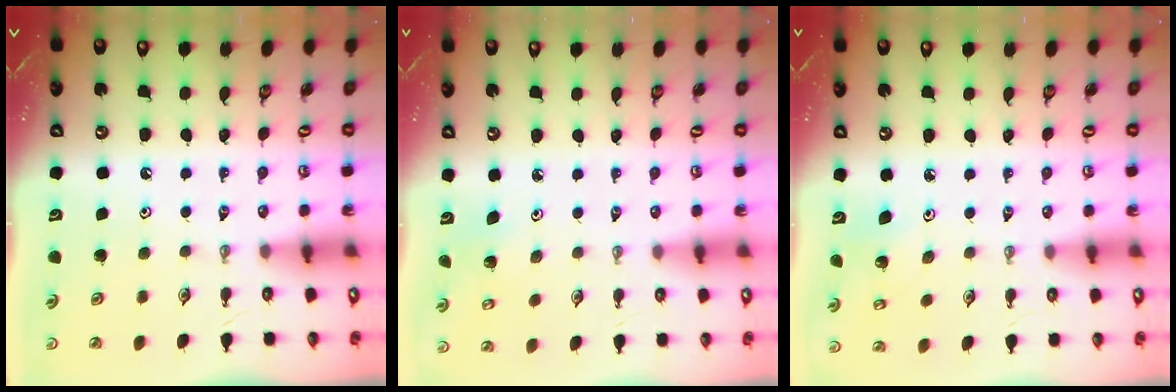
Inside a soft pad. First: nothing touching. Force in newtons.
{"total": 2.8, "press": 2.8, "slide": 0.2}
{"total": 4.3, "press": 4.2, "slide": 1.0}